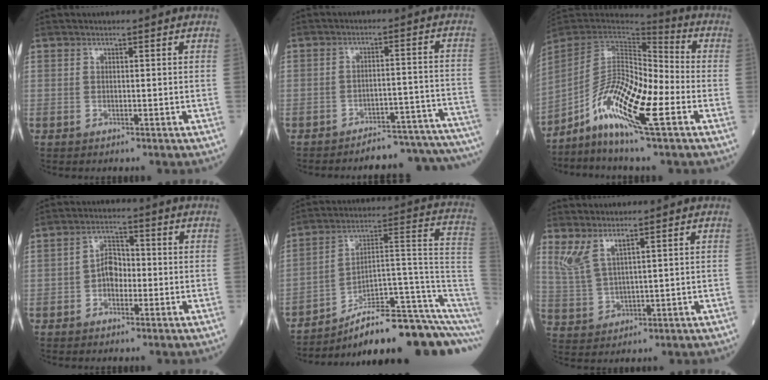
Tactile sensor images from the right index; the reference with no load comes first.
{"total": 15.6, "force": [-15.3, 1.3, 2.7], "torque": [0.018, 0.035, -0.185]}
{"total": 13.6, "force": [-5.5, 2.1, 12.3], "torque": [-0.240, 0.000, -0.106]}
{"total": 4.0, "force": [-1.0, 2.7, 2.9], "torque": [-0.047, 0.013, -0.022]}
{"total": 19.3, "force": [-13.6, 2.0, 13.5], "torque": [-0.124, 0.062, -0.207]}
{"total": 4.5, "force": [3.2, 0.8, 3.1], "torque": [-0.081, 0.000, 0.078]}